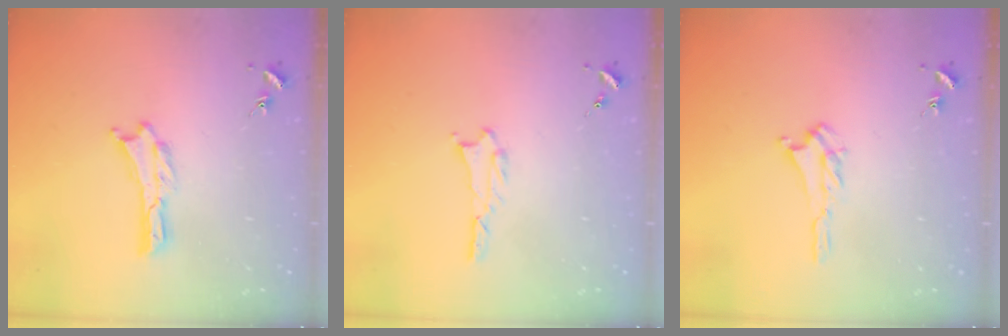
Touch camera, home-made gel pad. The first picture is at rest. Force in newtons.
{"total": 1.0, "press": 1.0, "slide": 0.1}
{"total": 2.0, "press": 2.0, "slide": 0.5}